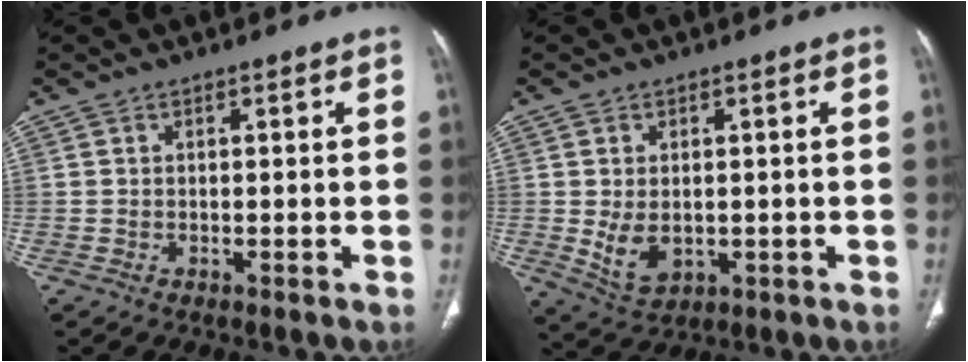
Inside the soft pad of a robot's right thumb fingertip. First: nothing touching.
{"total": 6.1, "force": [-0.4, 4.0, 4.6], "torque": [-0.078, -0.010, 0.008]}